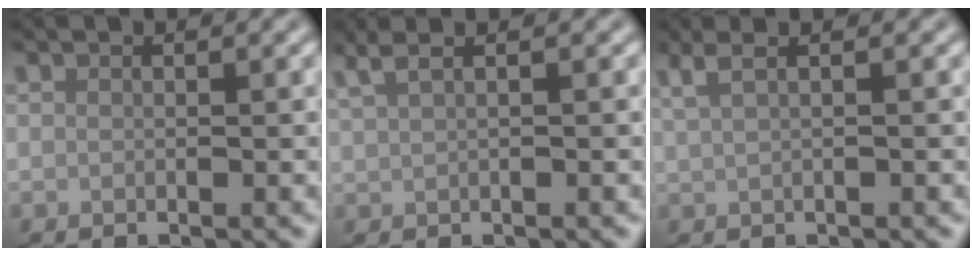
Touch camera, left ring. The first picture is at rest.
{"total": 3.8, "force": [2.4, 1.7, 2.4], "torque": [-0.030, 0.022, 0.015]}
{"total": 3.3, "force": [1.9, 1.4, 2.4], "torque": [-0.032, 0.016, 0.009]}